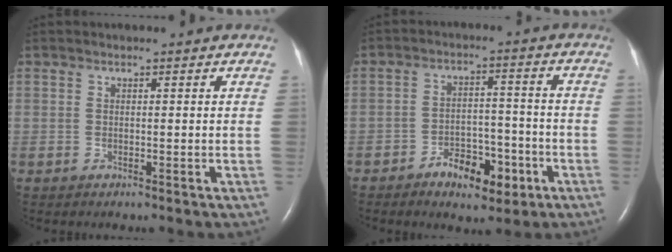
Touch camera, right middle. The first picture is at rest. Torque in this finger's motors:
{"motor_torque": [0.53, -0.42, 0.24, 0.06]}